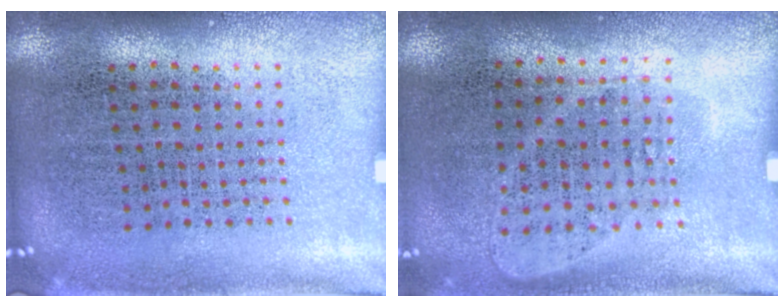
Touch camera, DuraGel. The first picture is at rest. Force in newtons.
{"total": 0.9, "press": 0.8, "slide": 0.4}